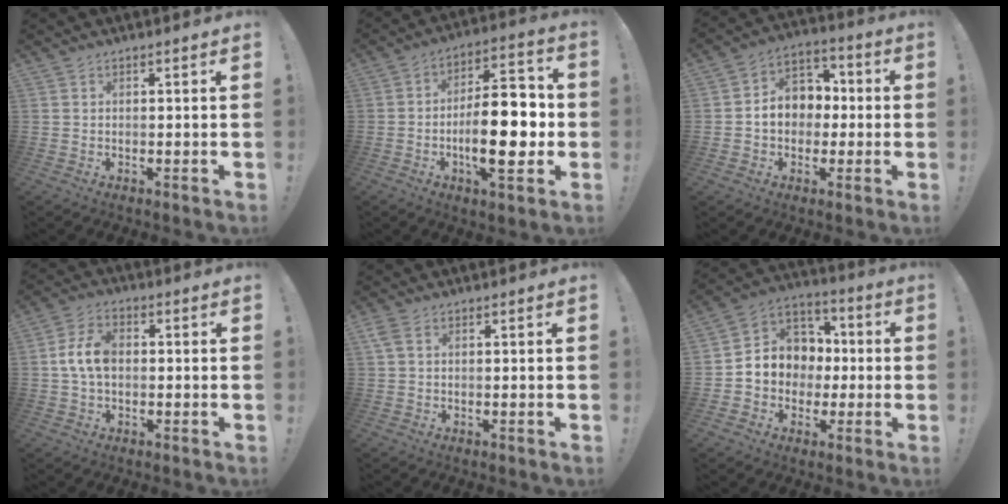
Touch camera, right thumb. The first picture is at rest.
{"total": 18.6, "force": [-3.4, 7.3, 16.7], "torque": [-0.252, 0.009, -0.056]}
{"total": 10.8, "force": [-0.4, 9.4, 5.4], "torque": [-0.071, 0.017, 0.004]}
{"total": 8.7, "force": [0.0, 5.5, 6.7], "torque": [-0.135, 0.013, 0.003]}
{"total": 2.5, "force": [0.9, 1.3, 1.9], "torque": [-0.045, 0.007, 0.020]}
{"total": 10.3, "force": [-1.1, 9.7, 3.3], "torque": [-0.033, 0.005, -0.011]}